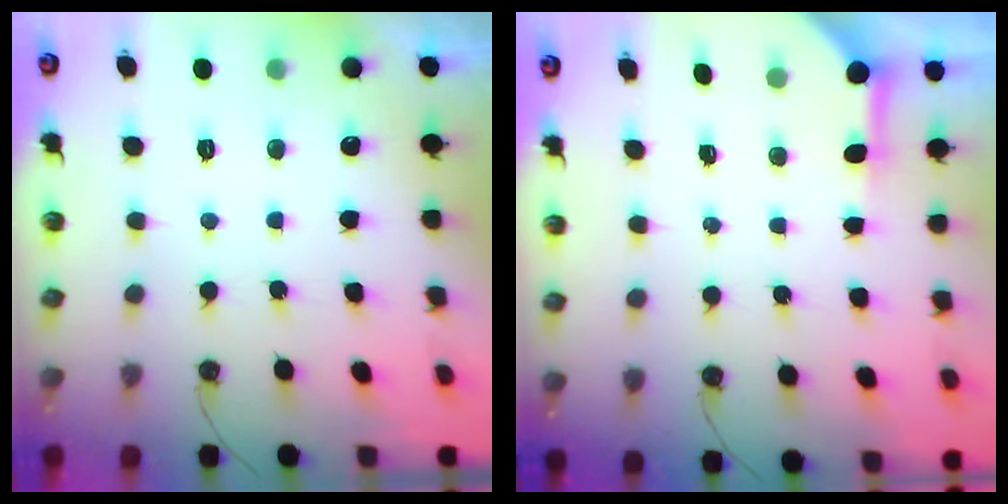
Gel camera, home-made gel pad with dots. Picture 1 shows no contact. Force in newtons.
{"total": 3.8, "press": 3.8, "slide": 0.5}